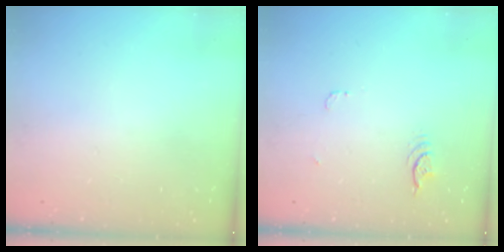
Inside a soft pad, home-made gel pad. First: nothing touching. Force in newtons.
{"total": 3.9, "press": 3.6, "slide": 1.7}